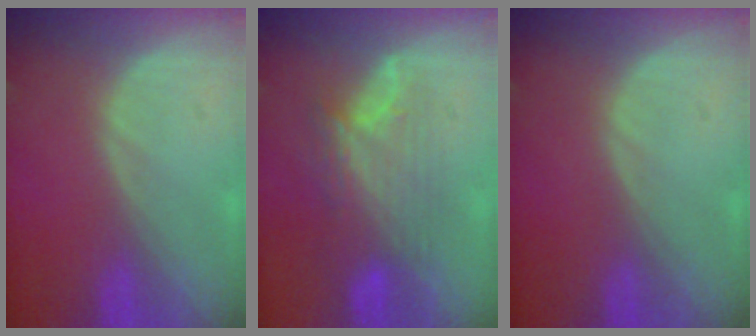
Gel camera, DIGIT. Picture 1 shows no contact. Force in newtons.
{"total": 7.6, "press": 7.3, "slide": 2.3}
{"total": 0.0}